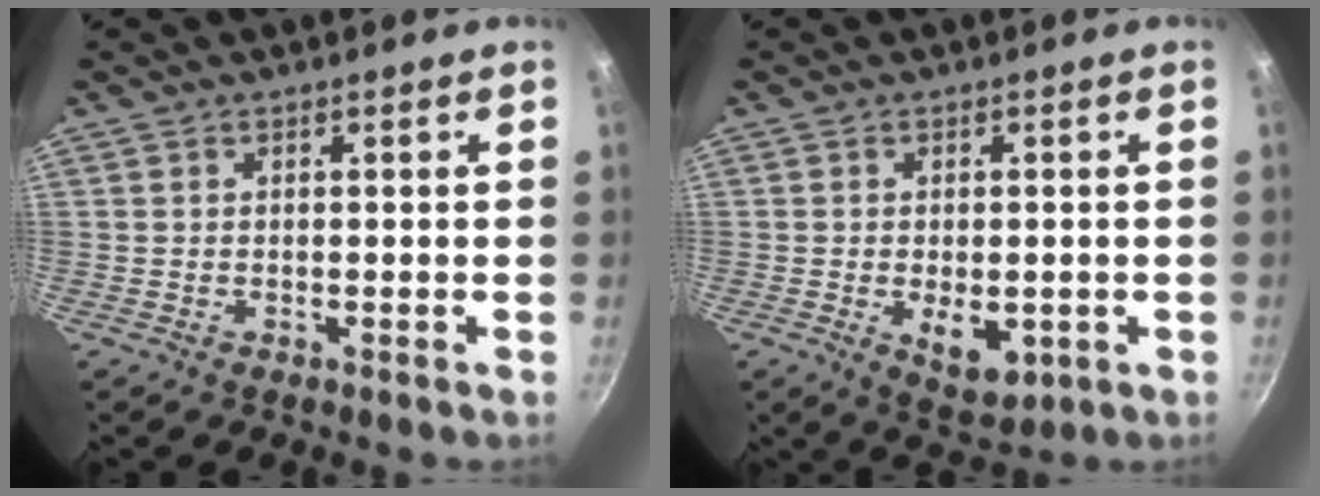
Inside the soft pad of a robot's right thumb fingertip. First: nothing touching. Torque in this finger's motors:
{"motor_torque": [-0.52, 0.66, -0.25, 0.22, 0.03]}